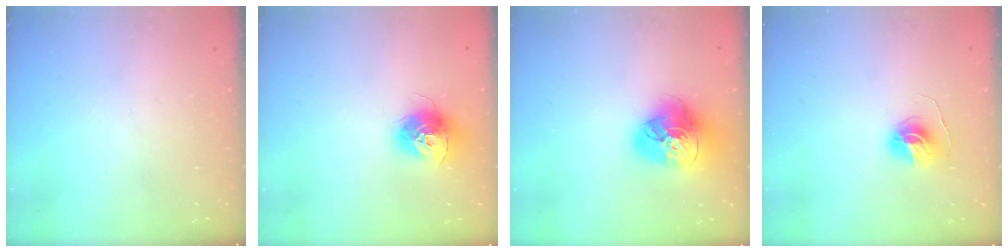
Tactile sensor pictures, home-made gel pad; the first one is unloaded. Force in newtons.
{"total": 13.0, "press": 13.0, "slide": 1.0}
{"total": 18.0, "press": 17.9, "slide": 2.0}
{"total": 6.0, "press": 6.0, "slide": 0.6}